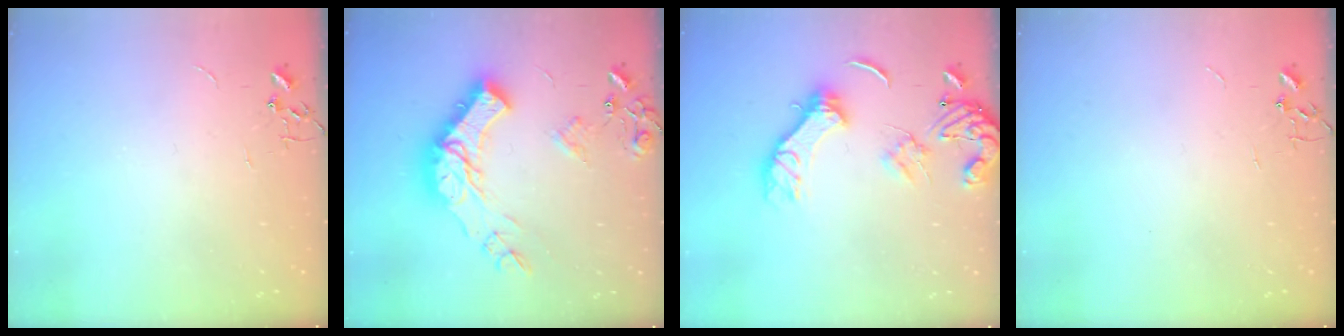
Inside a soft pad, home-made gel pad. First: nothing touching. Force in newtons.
{"total": 23.2, "press": 23.0, "slide": 3.0}
{"total": 13.2, "press": 13.1, "slide": 1.7}
{"total": 0.0}